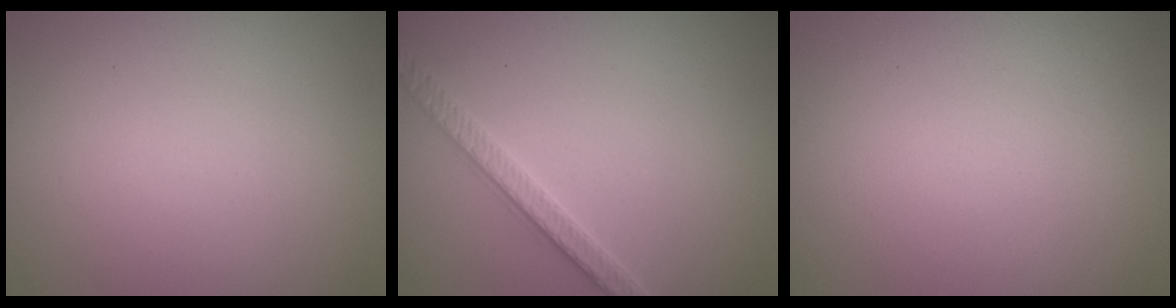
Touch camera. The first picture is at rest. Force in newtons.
{"total": 2.7, "press": 2.7, "slide": 0.1}
{"total": 0.0}